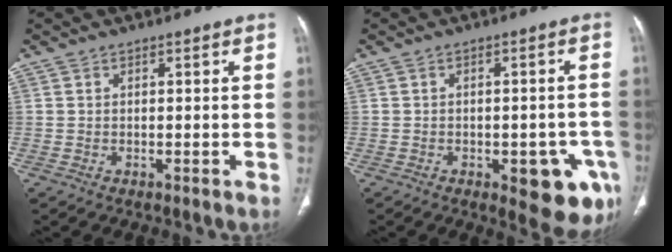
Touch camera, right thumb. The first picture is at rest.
{"total": 10.8, "force": [-4.3, 4.6, 8.7], "torque": [-0.078, 0.009, -0.043]}